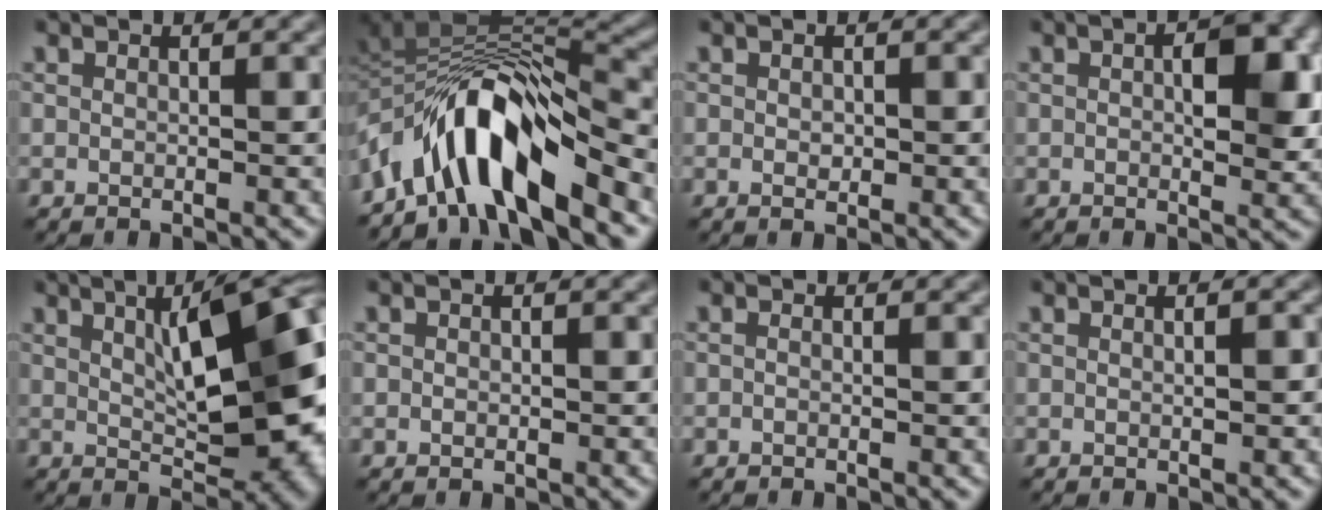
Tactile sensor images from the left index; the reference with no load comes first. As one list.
[{"total": 9.6, "force": [-5.4, 3.3, 7.2], "torque": [-0.101, 0.011, -0.100]}, {"total": 0.8, "force": [0.1, 0.4, 0.7], "torque": [-0.011, -0.003, 0.002]}, {"total": 4.7, "force": [0.6, 2.0, 4.2], "torque": [-0.060, 0.001, 0.009]}, {"total": 10.7, "force": [2.5, 3.5, 9.8], "torque": [-0.121, 0.009, 0.041]}, {"total": 0.0}, {"total": 0.0}, {"total": 1.0, "force": [0.2, -0.1, 0.9], "torque": [-0.016, 0.000, 0.003]}]